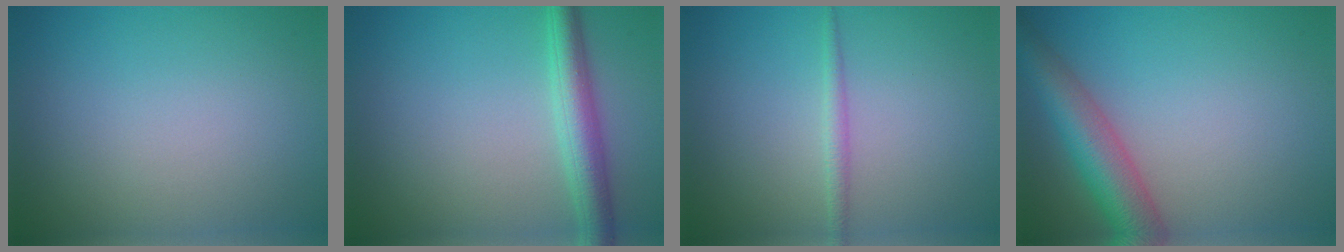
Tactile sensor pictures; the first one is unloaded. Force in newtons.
{"total": 3.8, "press": 3.8, "slide": 0.1}
{"total": 1.2, "press": 1.2, "slide": 0.1}
{"total": 6.0, "press": 6.0, "slide": 0.2}